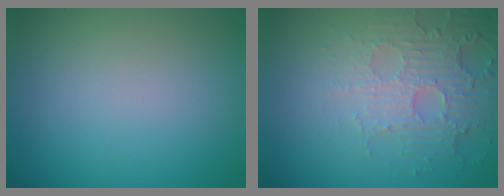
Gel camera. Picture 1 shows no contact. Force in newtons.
{"total": 4.6, "press": 3.4, "slide": 3.2}